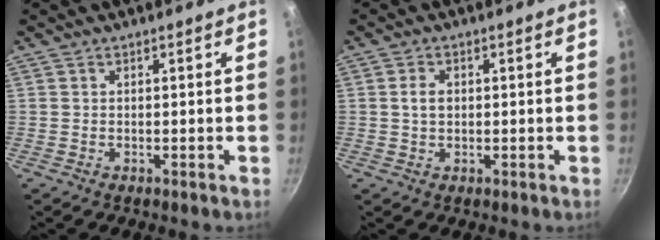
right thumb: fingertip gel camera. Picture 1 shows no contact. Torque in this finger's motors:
{"motor_torque": [-0.06, 0.32, 0.38, -0.36, 0.03]}